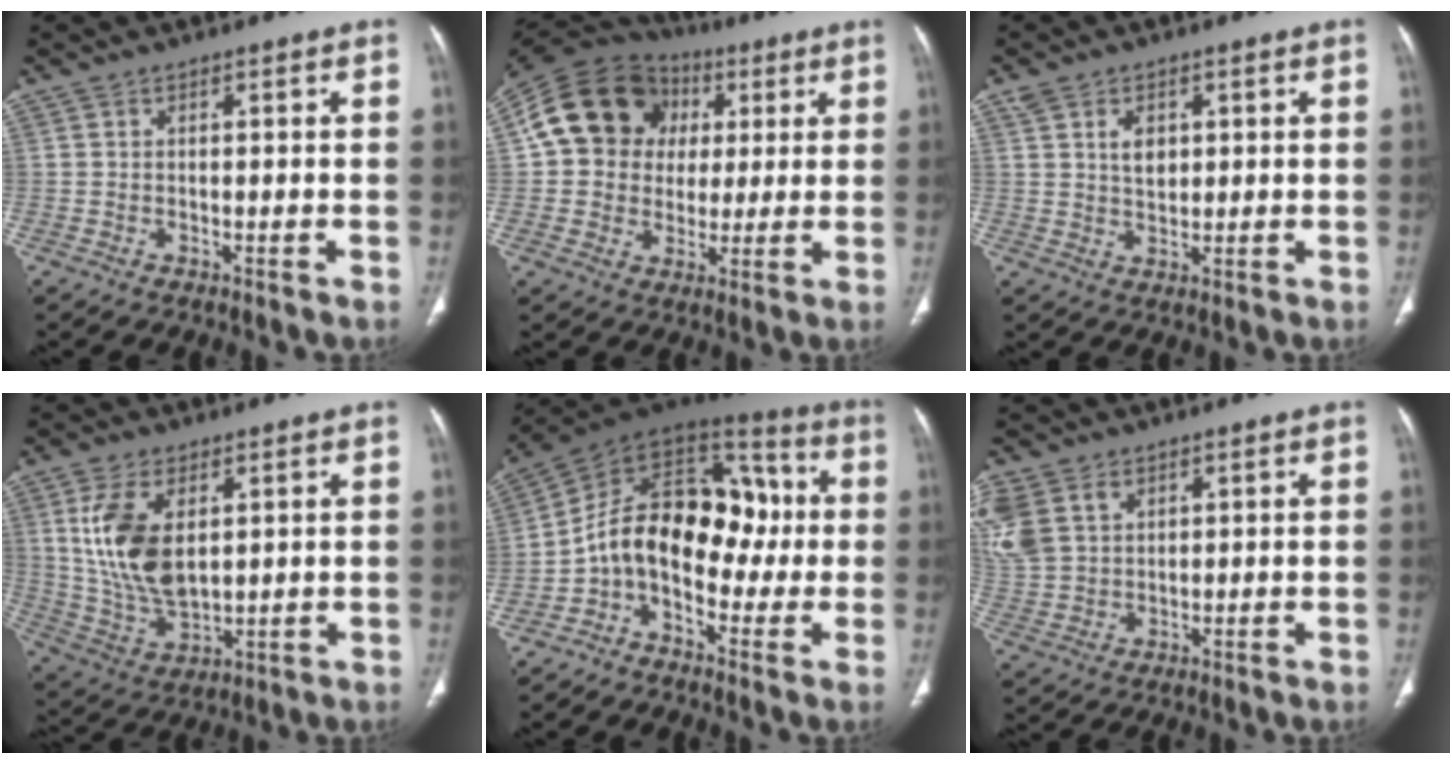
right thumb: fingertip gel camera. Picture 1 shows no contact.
{"total": 17.4, "force": [3.6, 15.2, 7.6], "torque": [-0.107, 0.027, 0.062]}
{"total": 4.2, "force": [1.4, 2.9, 2.7], "torque": [-0.032, -0.008, 0.027]}
{"total": 13.3, "force": [3.4, 7.5, 10.5], "torque": [-0.200, -0.018, 0.078]}
{"total": 16.7, "force": [-2.2, 11.0, 12.4], "torque": [-0.160, 0.071, -0.050]}
{"total": 11.7, "force": [4.8, 8.6, 6.3], "torque": [-0.154, 0.003, 0.106]}